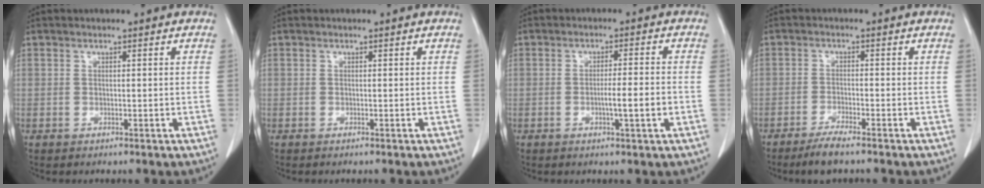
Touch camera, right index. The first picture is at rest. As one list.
[{"total": 0.0}, {"total": 4.8, "force": [-1.3, -0.2, 4.6], "torque": [-0.074, -0.005, -0.019]}, {"total": 3.7, "force": [-3.0, 0.1, 2.2], "torque": [-0.047, -0.007, -0.059]}]